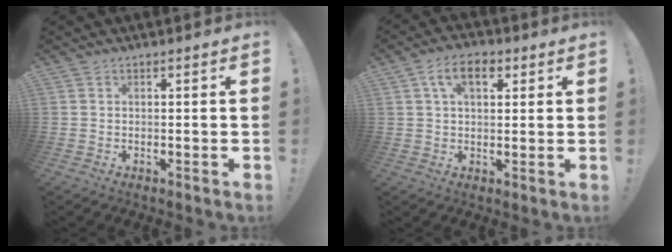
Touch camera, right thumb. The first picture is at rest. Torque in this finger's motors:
{"motor_torque": [0.05, 0.05, 0.42, 0.42, 0.12]}